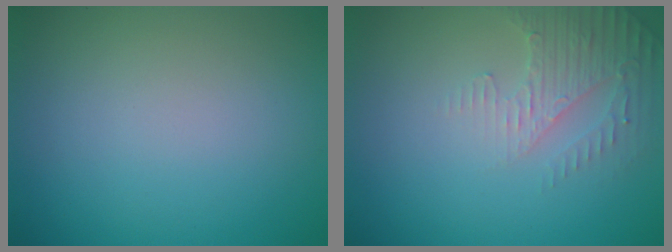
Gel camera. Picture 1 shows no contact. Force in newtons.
{"total": 3.0, "press": 2.9, "slide": 0.8}